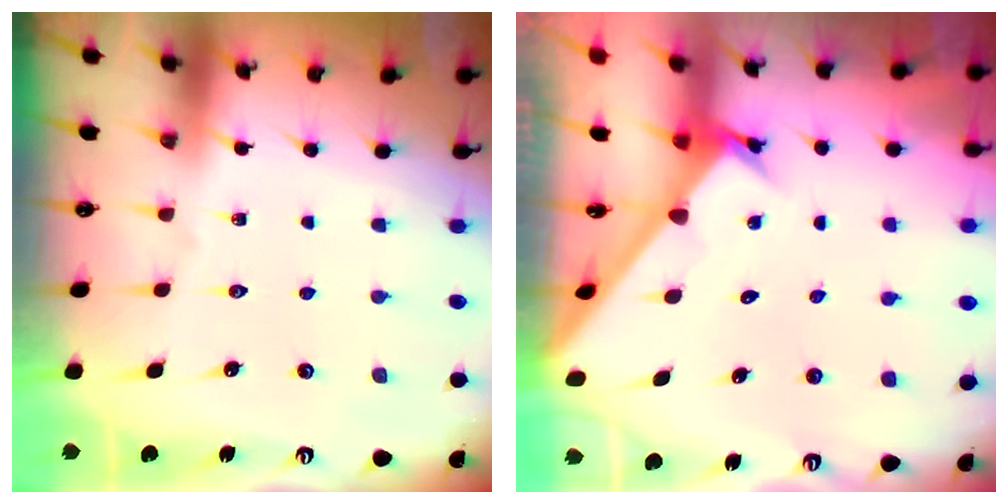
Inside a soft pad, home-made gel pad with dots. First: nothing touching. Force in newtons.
{"total": 2.7, "press": 2.7, "slide": 0.3}